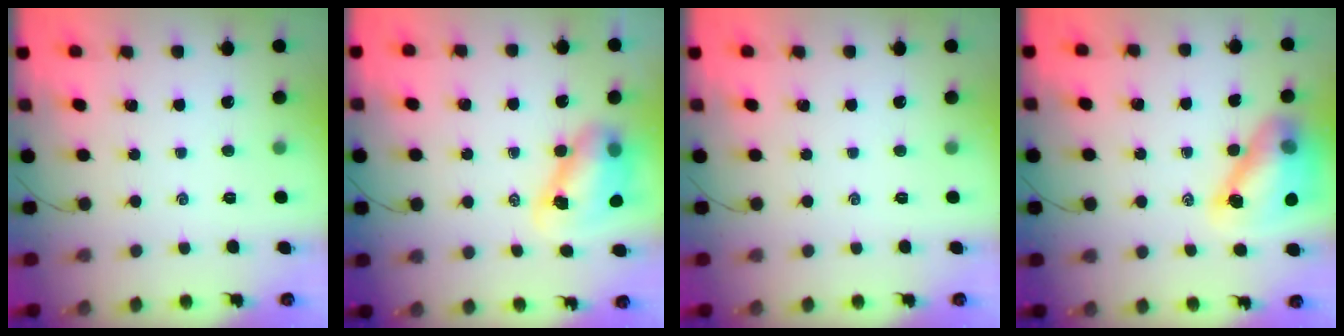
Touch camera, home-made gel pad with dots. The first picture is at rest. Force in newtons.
{"total": 8.2, "press": 8.1, "slide": 1.7}
{"total": 0.0}
{"total": 12.7, "press": 12.2, "slide": 3.6}